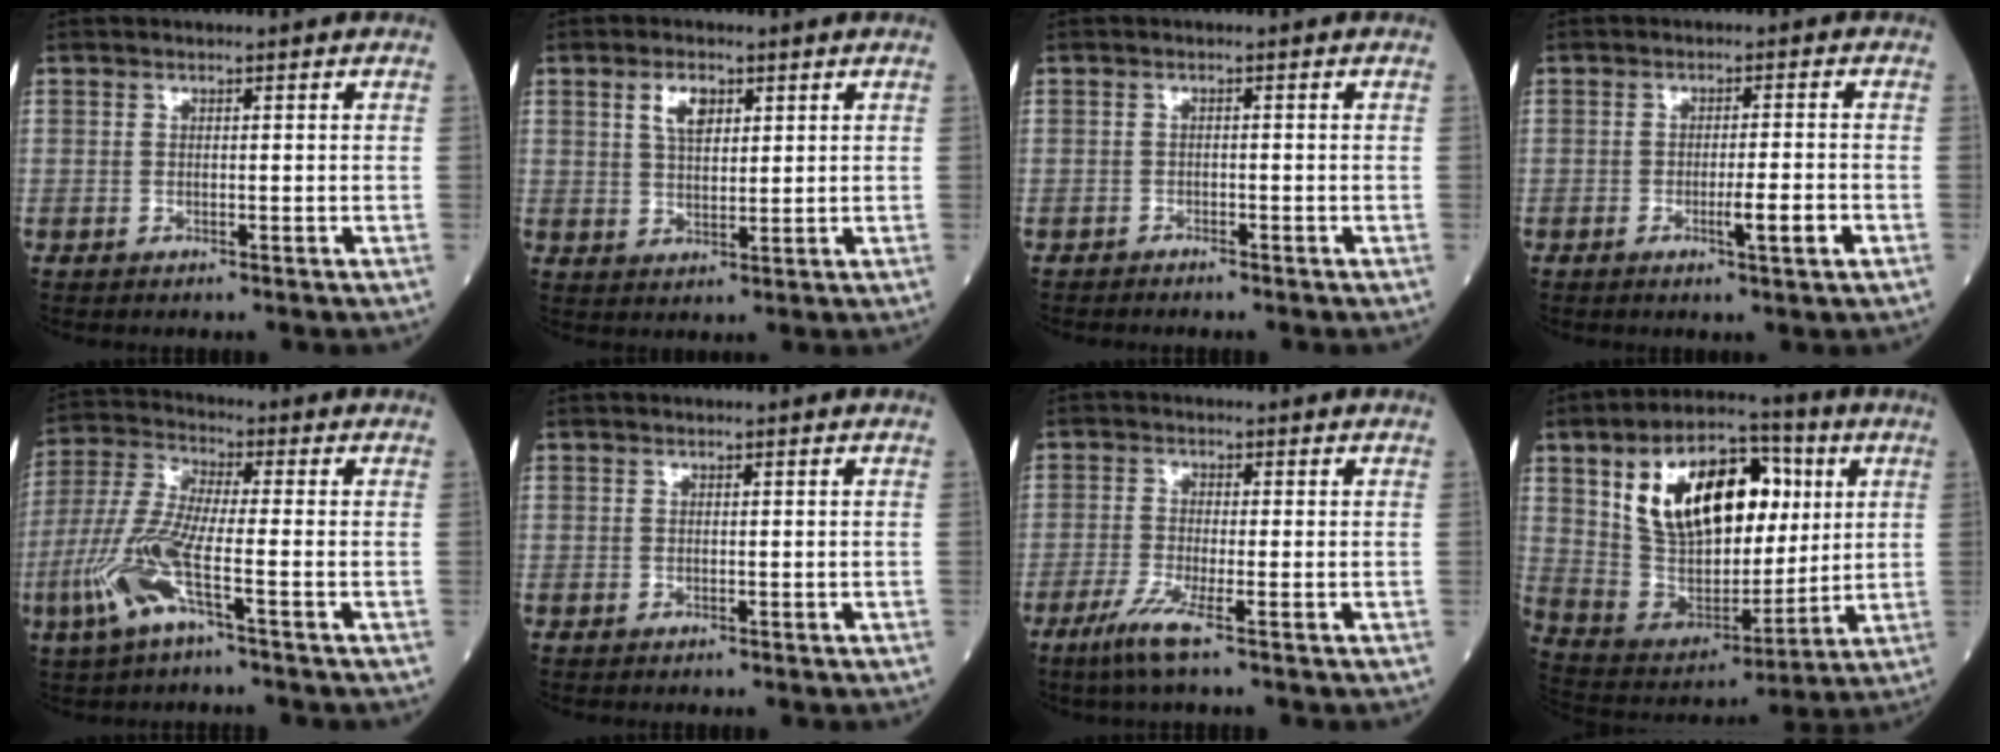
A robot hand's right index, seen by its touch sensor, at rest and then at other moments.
{"total": 4.5, "force": [2.1, 2.1, 3.4], "torque": [-0.064, 0.005, 0.040]}
{"total": 1.7, "force": [-1.5, 0.4, 0.6], "torque": [-0.012, -0.001, -0.019]}
{"total": 3.9, "force": [-1.4, -0.2, 3.7], "torque": [-0.051, -0.004, -0.022]}
{"total": 10.1, "force": [-3.8, 1.0, 9.3], "torque": [-0.215, -0.002, -0.083]}
{"total": 0.0}
{"total": 4.8, "force": [-2.8, -0.3, 3.9], "torque": [-0.084, -0.016, -0.061]}
{"total": 21.2, "force": [6.4, 10.7, 17.2], "torque": [-0.311, 0.035, 0.114]}